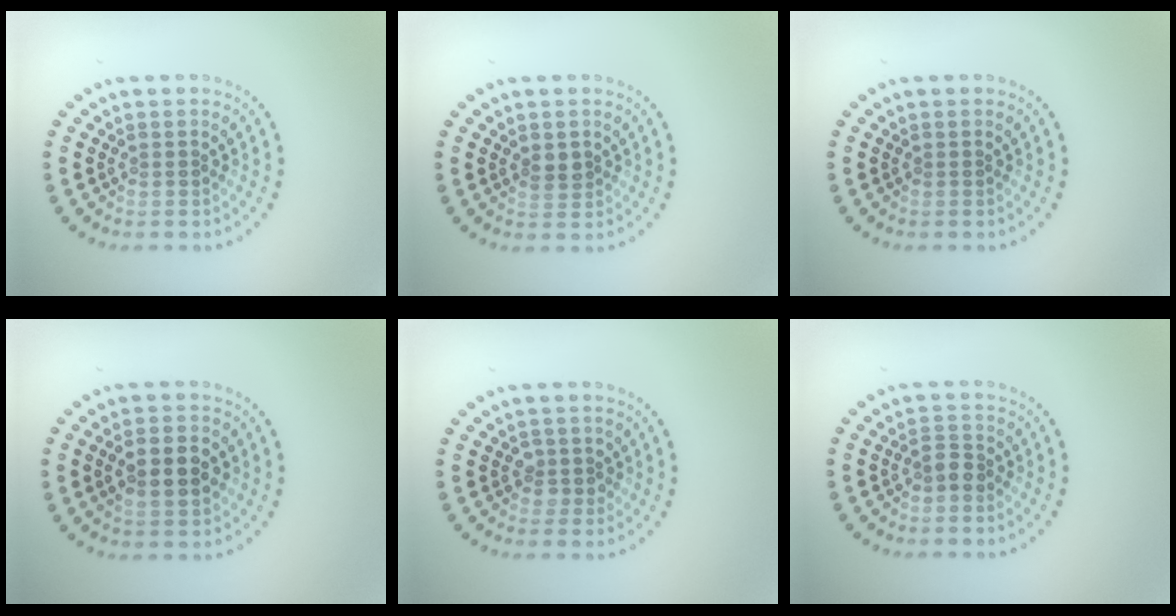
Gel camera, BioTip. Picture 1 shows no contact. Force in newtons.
{"total": 1.4, "press": 1.3, "slide": 0.4}
{"total": 0.0}
{"total": 4.5, "press": 4.5, "slide": 0.1}
{"total": 1.5, "press": 1.4, "slide": 0.7}
{"total": 1.7, "press": 1.5, "slide": 0.9}